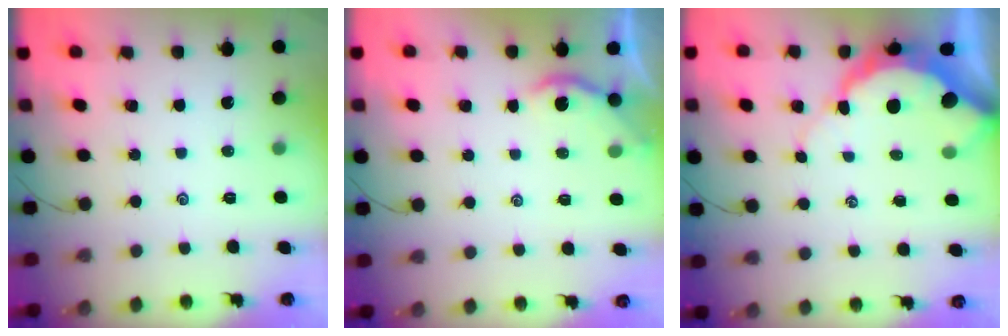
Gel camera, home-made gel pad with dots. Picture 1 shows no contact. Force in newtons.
{"total": 1.8, "press": 1.8, "slide": 0.1}
{"total": 9.0, "press": 9.0, "slide": 0.9}